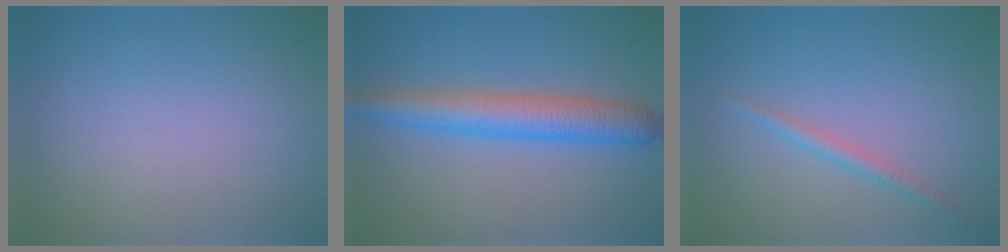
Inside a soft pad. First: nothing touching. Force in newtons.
{"total": 5.6, "press": 5.6, "slide": 0.1}
{"total": 1.5, "press": 1.5, "slide": 0.1}